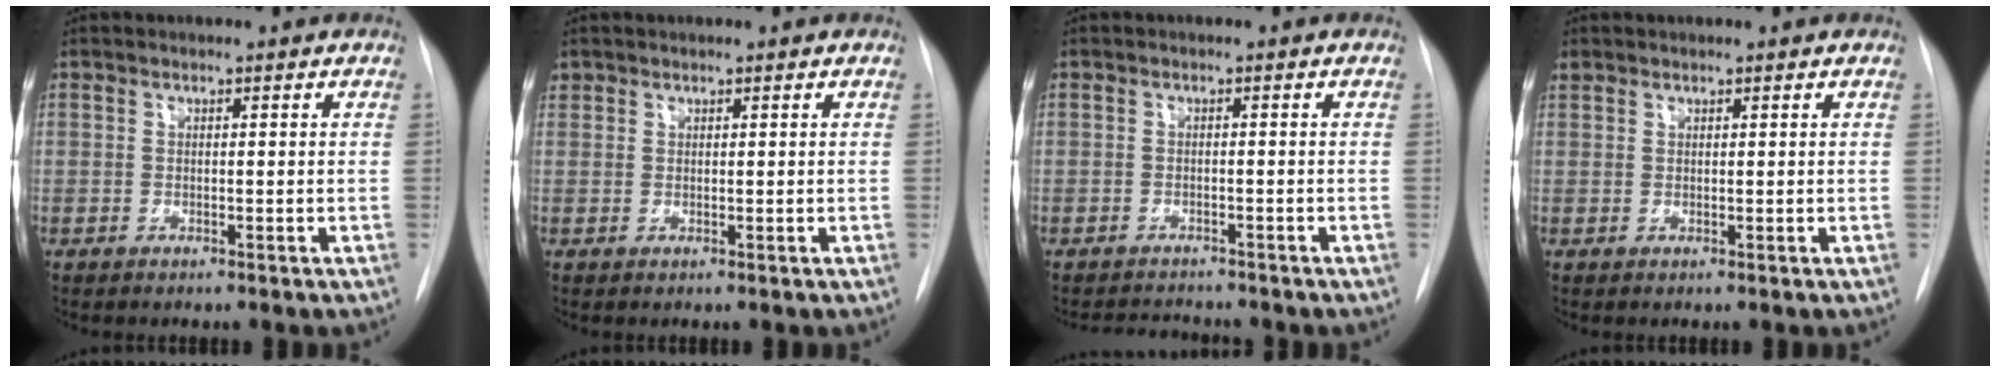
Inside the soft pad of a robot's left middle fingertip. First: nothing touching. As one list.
[{"total": 0.8, "force": [0.6, 0.6, 0.0], "torque": [0.004, 0.009, 0.009]}, {"total": 3.8, "force": [-3.8, 0.5, 0.4], "torque": [-0.005, -0.007, -0.058]}, {"total": 0.7, "force": [0.6, 0.4, -0.2], "torque": [0.006, 0.009, 0.011]}]